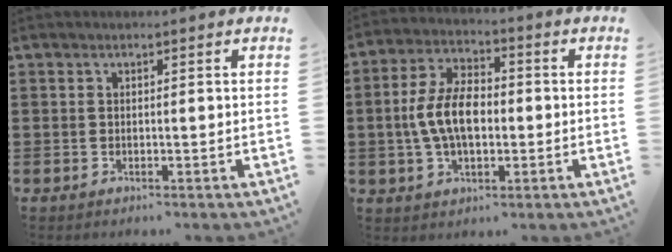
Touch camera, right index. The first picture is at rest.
{"total": 8.7, "force": [-0.7, 4.8, 7.2], "torque": [-0.166, 0.005, -0.020]}